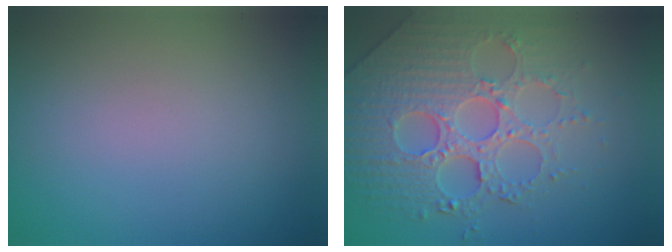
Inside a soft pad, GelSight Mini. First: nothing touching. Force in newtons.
{"total": 6.7, "press": 5.7, "slide": 3.4}